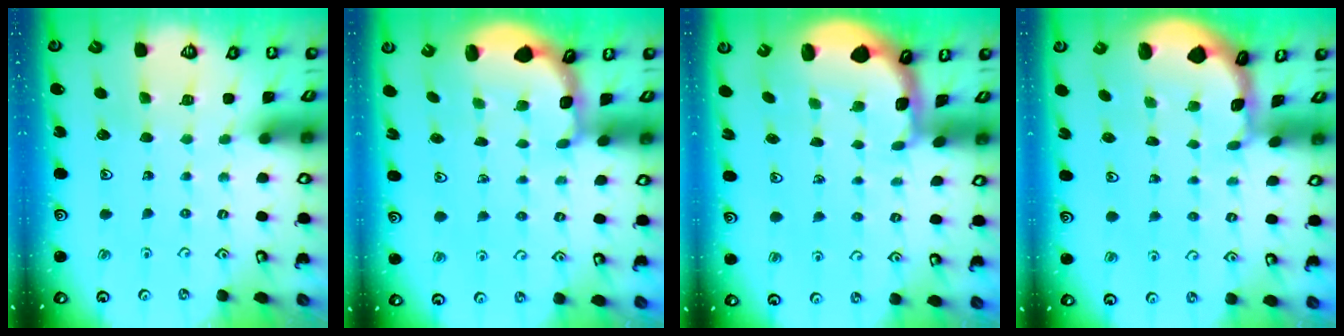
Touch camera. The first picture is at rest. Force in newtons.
{"total": 3.0, "press": 2.6, "slide": 1.5}
{"total": 2.1, "press": 1.8, "slide": 1.0}
{"total": 1.3, "press": 1.2, "slide": 0.2}